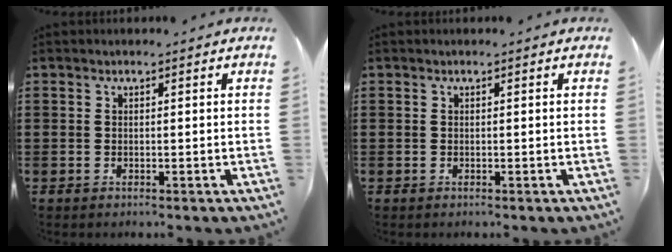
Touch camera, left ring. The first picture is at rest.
{"total": 0.0}